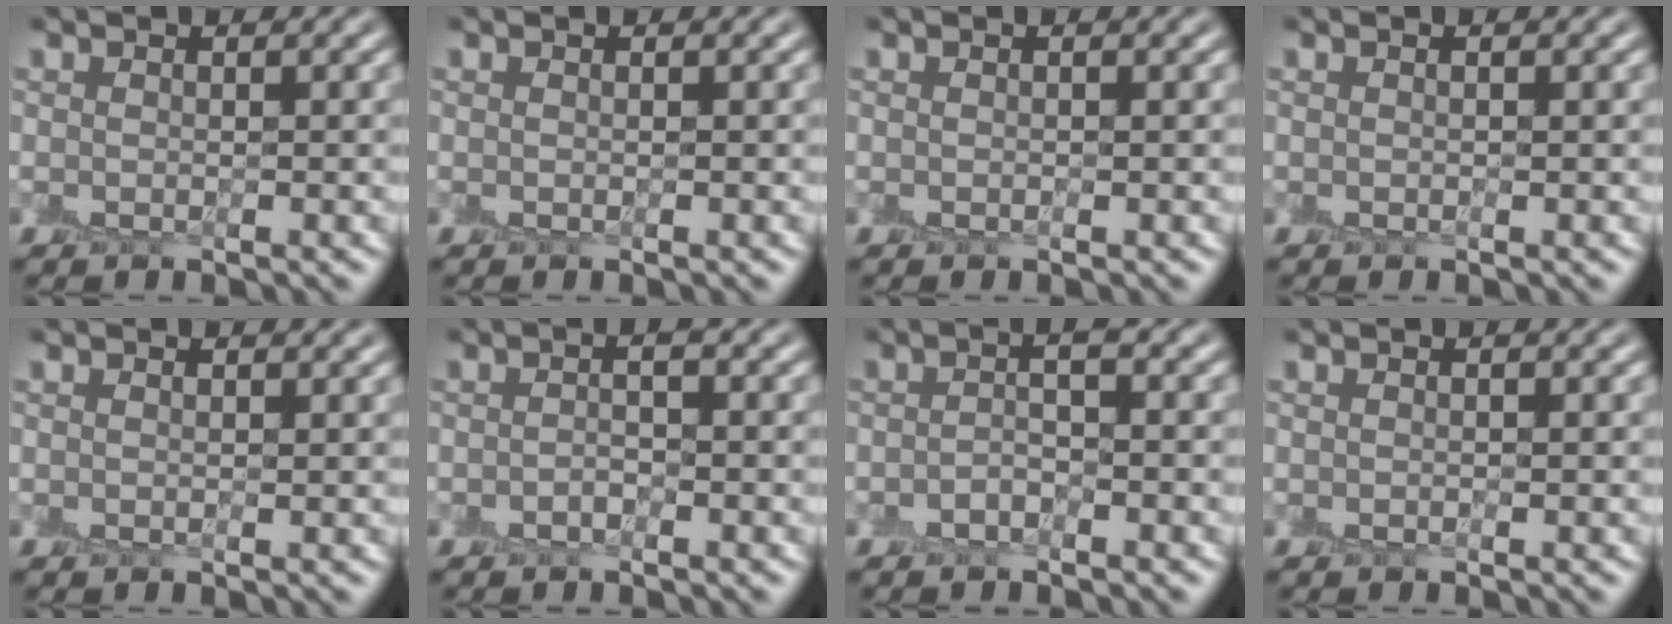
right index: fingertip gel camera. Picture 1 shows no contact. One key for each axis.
{"total": 0.0}
{"total": 0.0}
{"total": 0.0}
{"total": 0.6, "fx": 0.4, "fy": 0.3, "fz": 0.3, "tx": -0.001, "ty": 0.003, "tz": 0.006}
{"total": 0.8, "fx": -0.4, "fy": 0.2, "fz": 0.7, "tx": -0.016, "ty": 0.004, "tz": -0.010}
{"total": 1.3, "fx": -0.5, "fy": 0.3, "fz": 1.1, "tx": -0.024, "ty": 0.006, "tz": -0.015}
{"total": 0.0}